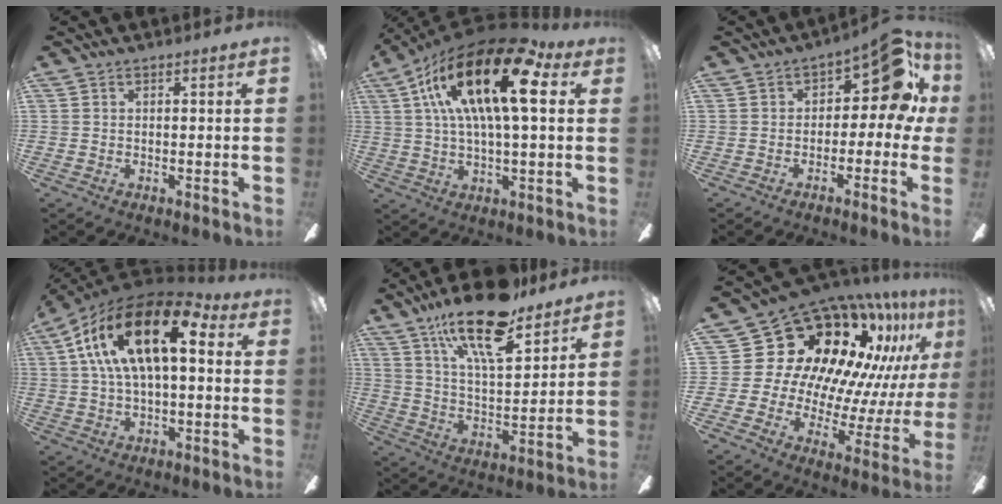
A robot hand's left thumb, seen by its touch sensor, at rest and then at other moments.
{"total": 22.8, "force": [8.9, 8.1, 19.4], "torque": [-0.345, -0.030, 0.138]}
{"total": 10.6, "force": [3.3, 5.3, 8.5], "torque": [-0.114, -0.014, 0.052]}
{"total": 21.4, "force": [7.8, 10.0, 17.3], "torque": [-0.336, -0.015, 0.122]}
{"total": 20.9, "force": [14.4, 7.1, 13.4], "torque": [-0.237, -0.076, 0.244]}
{"total": 25.0, "force": [14.5, 15.8, 12.9], "torque": [-0.201, -0.140, 0.293]}